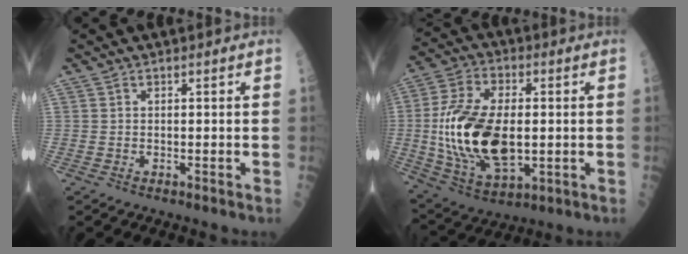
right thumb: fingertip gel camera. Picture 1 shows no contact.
{"total": 21.3, "force": [-0.9, 11.3, 18.0], "torque": [-0.352, -0.009, -0.005]}